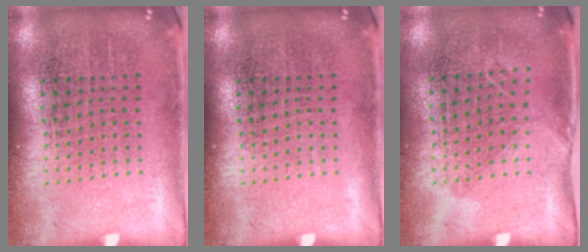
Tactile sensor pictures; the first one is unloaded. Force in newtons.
{"total": 0.0}
{"total": 1.0, "press": 0.7, "slide": 0.7}